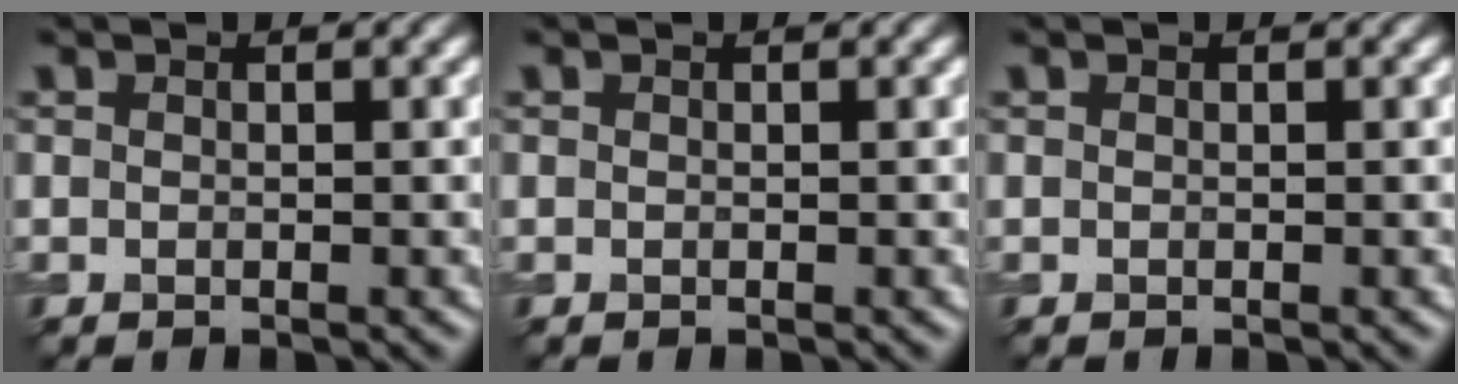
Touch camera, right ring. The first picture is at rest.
{"total": 0.0}
{"total": 0.0}